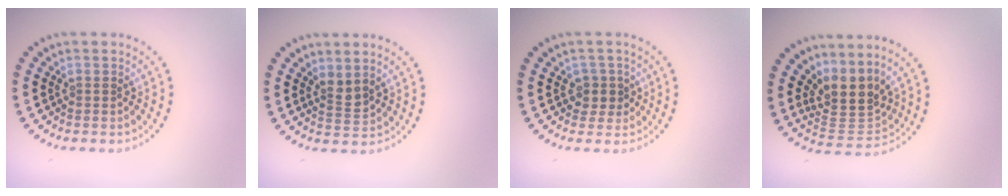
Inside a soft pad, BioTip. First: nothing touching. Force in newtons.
{"total": 1.6, "press": 1.3, "slide": 1.0}
{"total": 1.8, "press": 1.4, "slide": 1.1}
{"total": 4.2, "press": 3.1, "slide": 2.8}